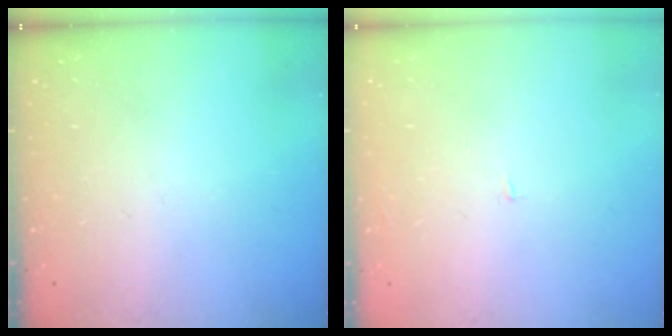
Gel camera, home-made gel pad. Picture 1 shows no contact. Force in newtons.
{"total": 1.2, "press": 1.2, "slide": 0.1}